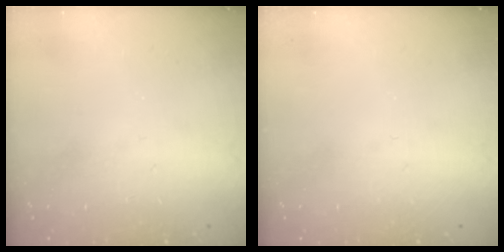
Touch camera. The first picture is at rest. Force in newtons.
{"total": 0.0}